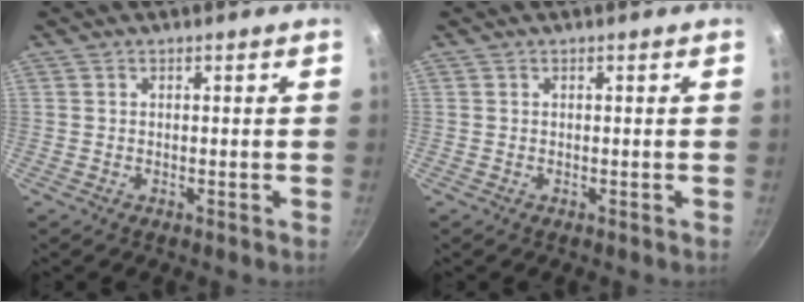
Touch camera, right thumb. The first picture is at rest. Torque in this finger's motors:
{"motor_torque": [-0.01, 0.00, -0.24, 0.24, 0.00]}